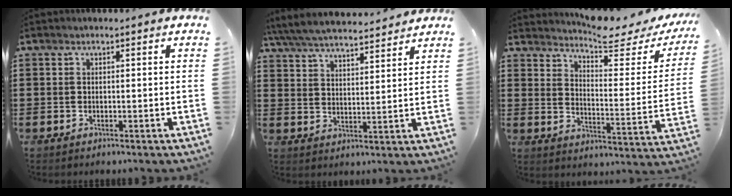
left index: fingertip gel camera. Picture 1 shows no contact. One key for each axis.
{"total": 5.8, "fx": 5.5, "fy": 0.5, "fz": 1.7, "tx": -0.056, "ty": -0.029, "tz": 0.096}
{"total": 6.3, "fx": 5.7, "fy": 0.4, "fz": 2.6, "tx": -0.053, "ty": -0.042, "tz": 0.093}